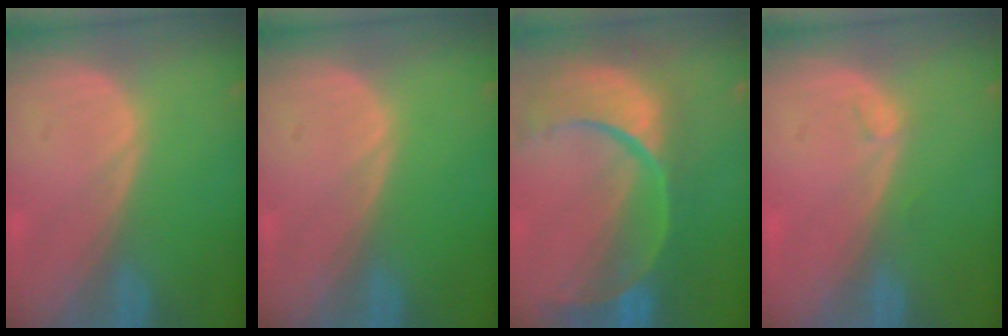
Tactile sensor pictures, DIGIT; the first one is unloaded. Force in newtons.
{"total": 0.0}
{"total": 13.5, "press": 10.8, "slide": 8.0}
{"total": 1.0, "press": 0.9, "slide": 0.3}